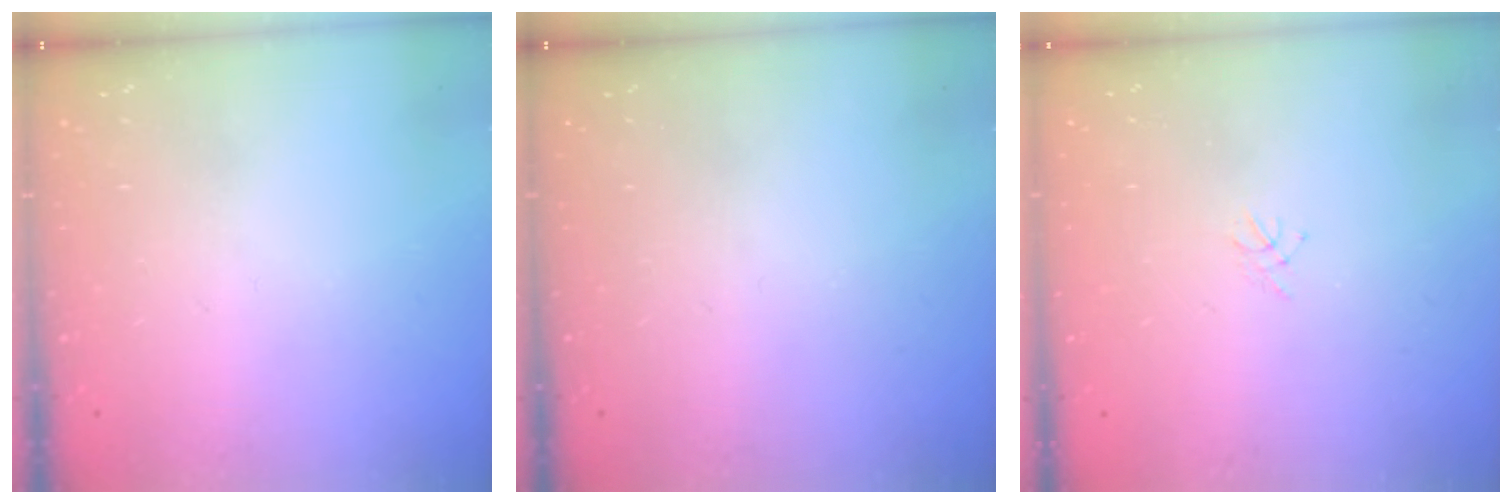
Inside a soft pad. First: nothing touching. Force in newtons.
{"total": 0.0}
{"total": 1.5, "press": 1.4, "slide": 0.4}